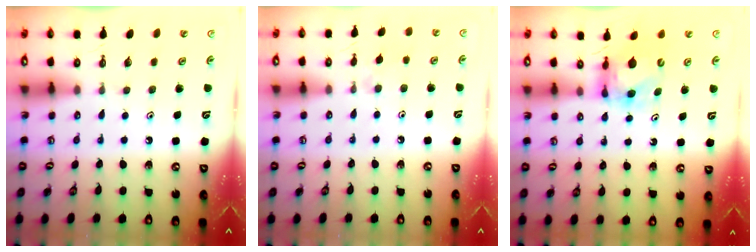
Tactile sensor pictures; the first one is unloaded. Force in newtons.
{"total": 6.3, "press": 6.2, "slide": 0.7}
{"total": 5.9, "press": 5.9, "slide": 0.7}